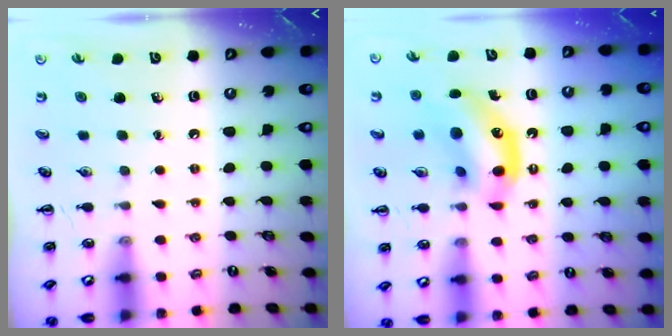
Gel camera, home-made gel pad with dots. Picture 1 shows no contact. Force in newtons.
{"total": 11.5, "press": 11.1, "slide": 3.0}